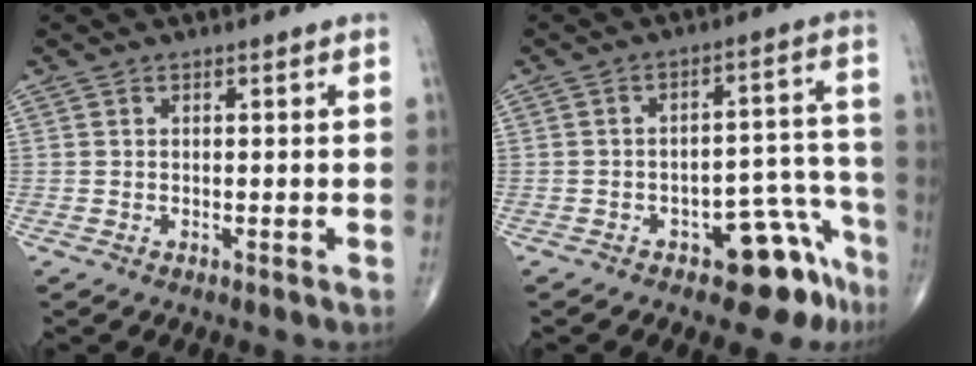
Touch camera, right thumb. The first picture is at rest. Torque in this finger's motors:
{"motor_torque": [2.99, 2.02, 0.52, -0.90, -0.01]}